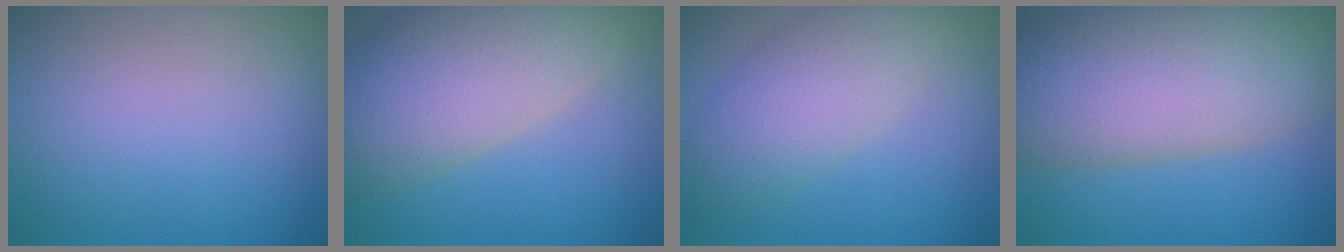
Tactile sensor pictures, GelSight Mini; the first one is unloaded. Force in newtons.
{"total": 10.2, "press": 10.2, "slide": 0.7}
{"total": 5.2, "press": 5.2, "slide": 0.2}
{"total": 12.0, "press": 12.0, "slide": 0.6}